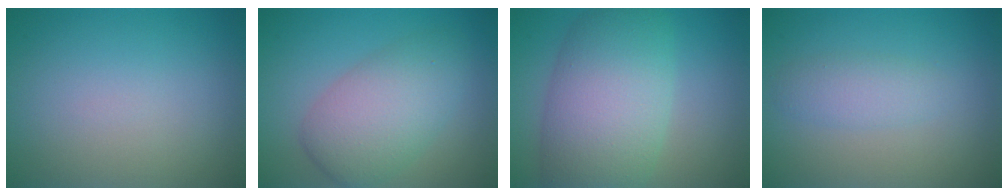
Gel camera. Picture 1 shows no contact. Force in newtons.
{"total": 5.8, "press": 5.8, "slide": 0.3}
{"total": 9.4, "press": 9.4, "slide": 0.3}
{"total": 2.0, "press": 2.0, "slide": 0.1}